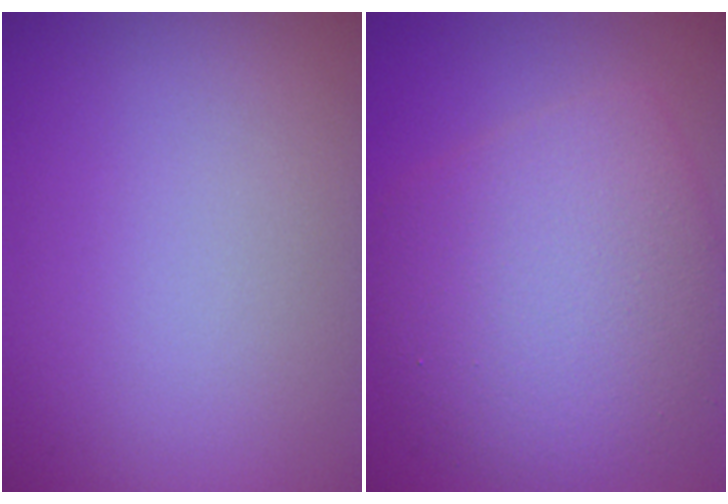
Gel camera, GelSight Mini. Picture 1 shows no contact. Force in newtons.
{"total": 8.1, "press": 8.1, "slide": 0.4}